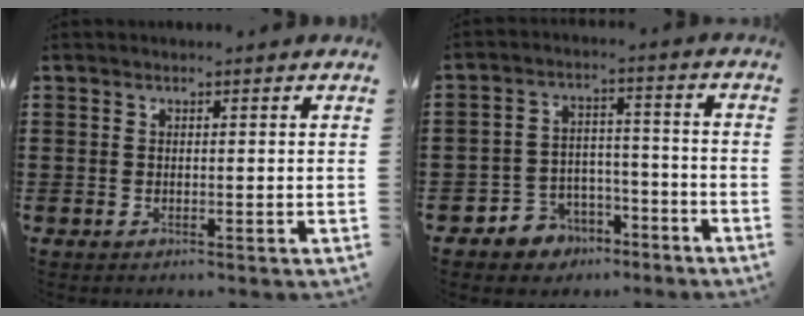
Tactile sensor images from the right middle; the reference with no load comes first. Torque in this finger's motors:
{"motor_torque": [0.94, -0.87, 0.07, 0.00]}